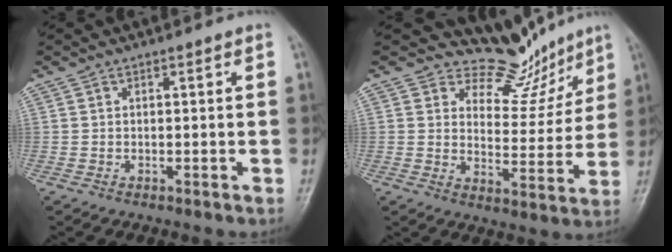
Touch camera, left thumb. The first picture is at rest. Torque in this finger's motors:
{"motor_torque": [-0.35, -0.32, -0.16, -0.12, -0.06]}